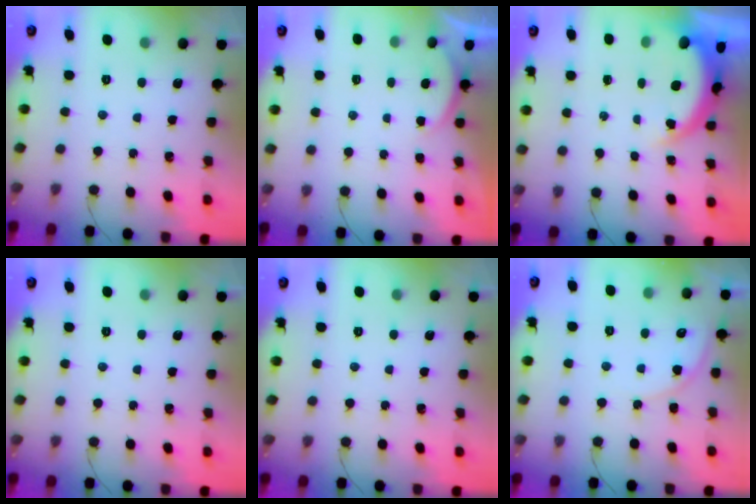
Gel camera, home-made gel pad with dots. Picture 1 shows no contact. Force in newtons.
{"total": 2.0, "press": 1.9, "slide": 0.6}
{"total": 5.5, "press": 5.5, "slide": 0.4}
{"total": 0.0}
{"total": 0.0}
{"total": 5.6, "press": 5.6, "slide": 0.3}